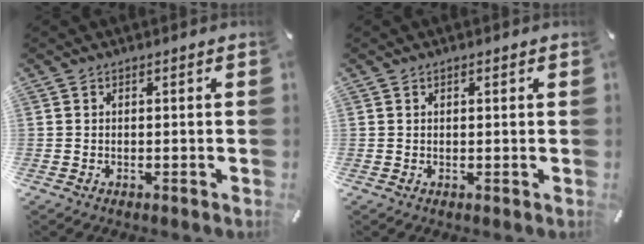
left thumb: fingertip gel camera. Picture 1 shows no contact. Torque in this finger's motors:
{"motor_torque": [-0.01, -0.32, -0.03, 0.20, -0.02]}